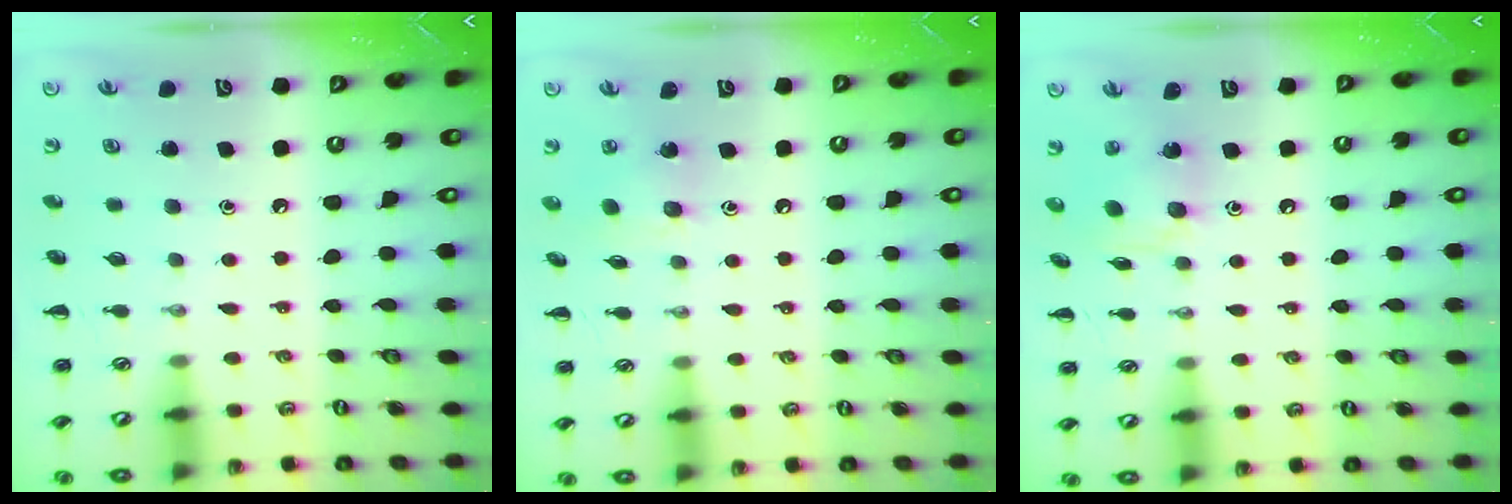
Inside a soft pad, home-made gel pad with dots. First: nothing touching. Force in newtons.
{"total": 5.6, "press": 5.6, "slide": 0.7}
{"total": 7.5, "press": 7.5, "slide": 0.5}